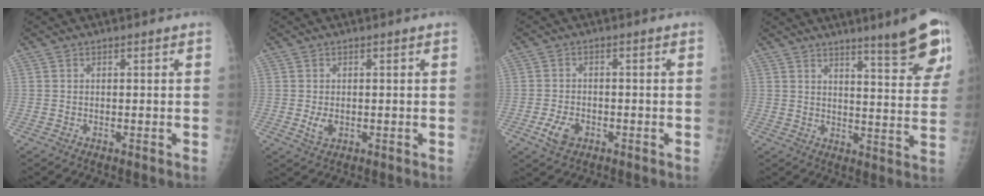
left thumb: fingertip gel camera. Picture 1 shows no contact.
{"total": 2.4, "force": [-0.2, 1.6, 1.8], "torque": [-0.034, -0.005, 0.000]}
{"total": 4.3, "force": [-1.8, 2.8, 2.7], "torque": [-0.050, 0.006, -0.031]}
{"total": 13.0, "force": [8.6, 1.8, 9.6], "torque": [-0.104, -0.054, 0.117]}